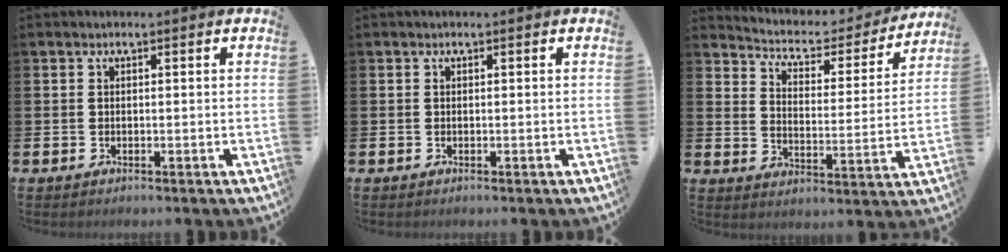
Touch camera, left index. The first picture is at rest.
{"total": 0.0}
{"total": 5.1, "force": [4.7, 1.7, 1.1], "torque": [-0.044, -0.042, 0.074]}